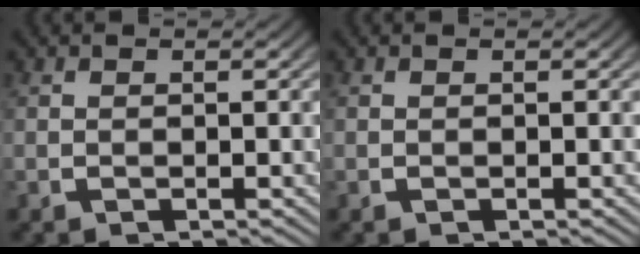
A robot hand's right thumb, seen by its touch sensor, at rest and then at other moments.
{"total": 0.0}